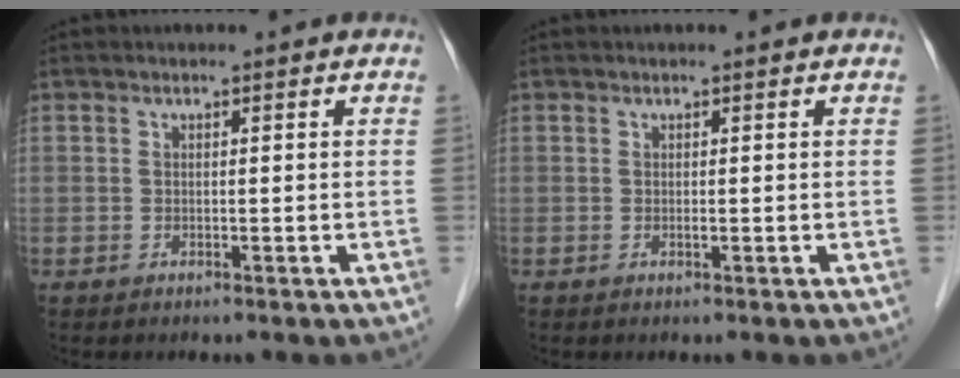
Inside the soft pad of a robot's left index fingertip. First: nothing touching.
{"total": 0.0}